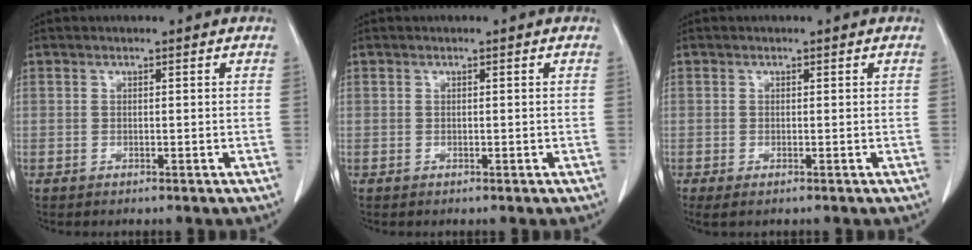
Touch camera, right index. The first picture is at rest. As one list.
[{"total": 0.0}, {"total": 1.5, "force": [-1.0, 0.4, 1.1], "torque": [-0.016, -0.005, -0.013]}]